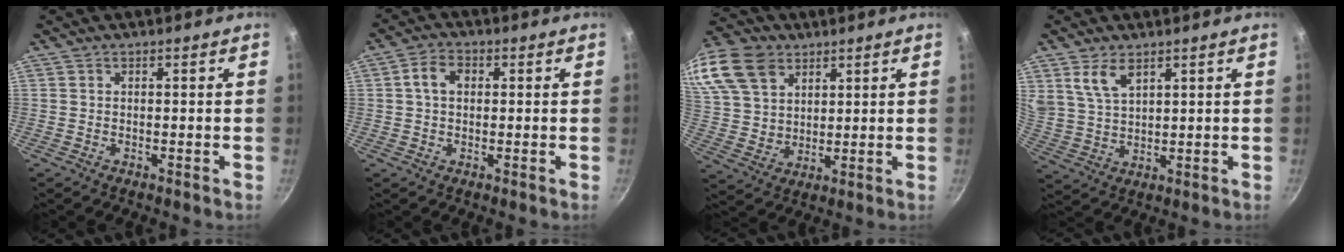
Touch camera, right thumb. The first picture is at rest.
{"total": 4.8, "force": [0.7, 3.5, 3.2], "torque": [-0.044, 0.012, 0.005]}
{"total": 20.4, "force": [10.7, 14.3, 9.9], "torque": [-0.216, 0.003, 0.209]}
{"total": 6.8, "force": [3.8, 3.7, 4.2], "torque": [-0.073, -0.021, 0.084]}